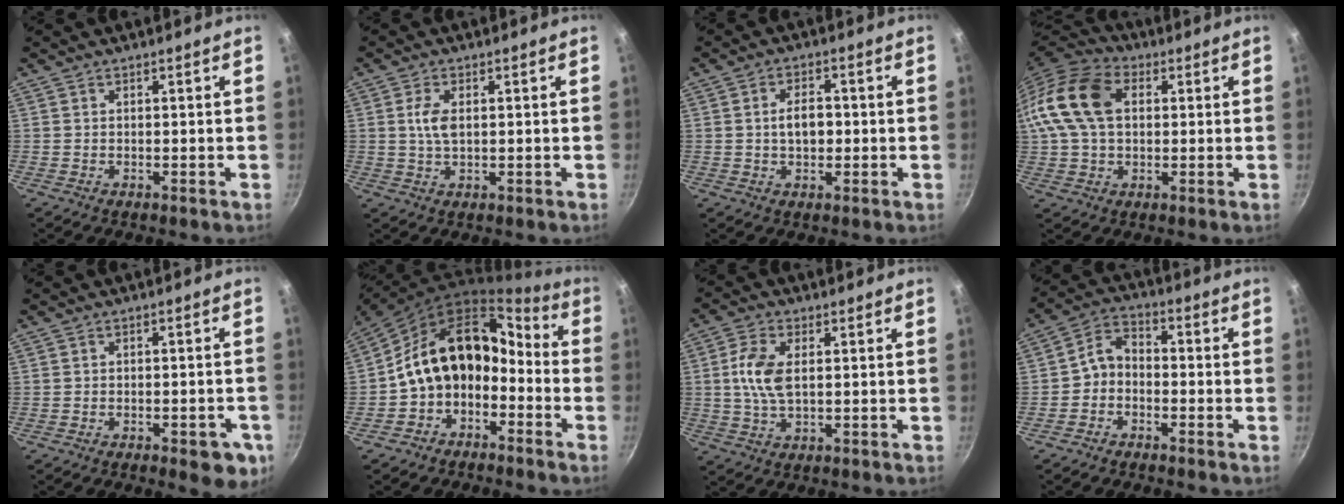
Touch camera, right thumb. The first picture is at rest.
{"total": 4.0, "force": [0.6, 2.0, 3.4], "torque": [-0.069, 0.002, 0.013]}
{"total": 4.9, "force": [-0.2, 3.0, 3.9], "torque": [-0.046, 0.012, -0.003]}
{"total": 15.4, "force": [2.8, 10.4, 10.9], "torque": [-0.200, 0.024, 0.034]}
{"total": 7.1, "force": [-3.0, 3.1, 5.6], "torque": [-0.045, 0.015, -0.032]}
{"total": 16.4, "force": [-4.4, 11.8, 10.4], "torque": [-0.146, 0.089, -0.094]}
{"total": 7.5, "force": [0.9, 3.9, 6.3], "torque": [-0.130, 0.006, 0.016]}
{"total": 5.2, "force": [-2.0, 3.7, 3.0], "torque": [-0.048, 0.040, -0.051]}